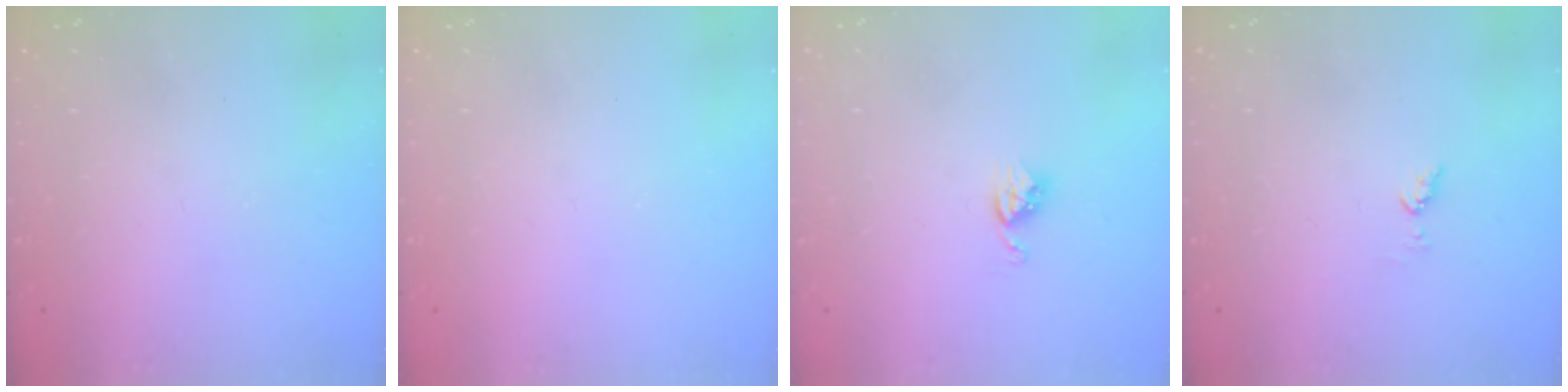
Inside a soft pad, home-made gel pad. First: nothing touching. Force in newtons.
{"total": 0.0}
{"total": 4.1, "press": 4.0, "slide": 0.6}
{"total": 4.3, "press": 4.3, "slide": 0.7}